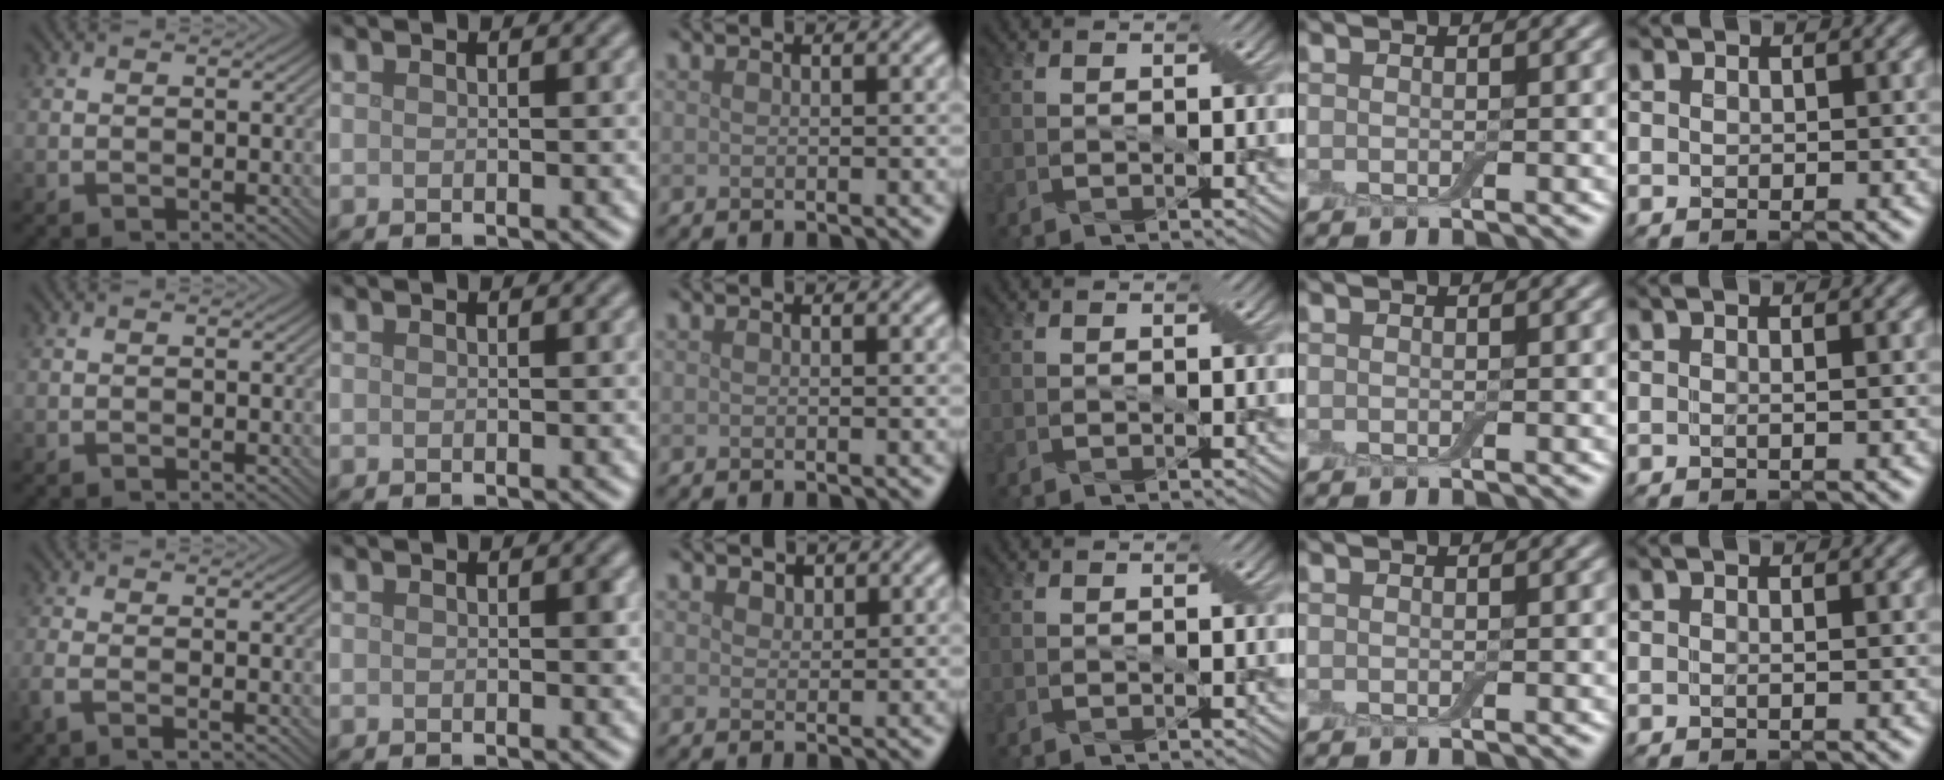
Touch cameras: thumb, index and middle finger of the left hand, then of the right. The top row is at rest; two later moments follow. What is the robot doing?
{"motion": "cut", "object": "aluminum foil"}